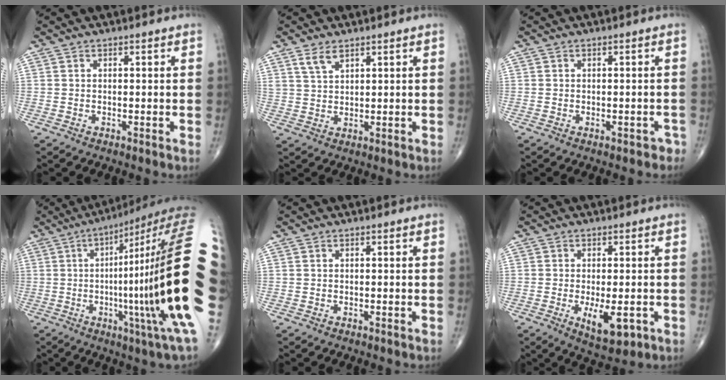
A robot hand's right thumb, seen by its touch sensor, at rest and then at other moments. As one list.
[{"total": 3.3, "force": [2.3, 1.4, 1.9], "torque": [-0.035, -0.010, 0.052]}, {"total": 1.3, "force": [-0.9, 0.8, 0.5], "torque": [0.002, 0.012, -0.009]}, {"total": 32.1, "force": [-0.1, 4.5, 31.8], "torque": [-0.363, 0.004, -0.006]}, {"total": 0.0}, {"total": 7.1, "force": [-2.0, 2.9, 6.1], "torque": [-0.090, -0.013, -0.022]}]